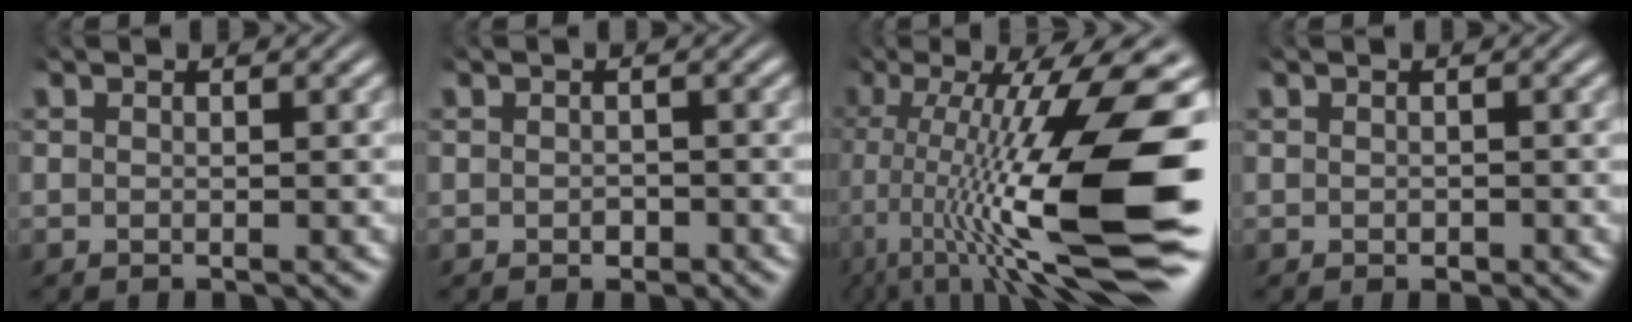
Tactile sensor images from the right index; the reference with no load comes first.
{"total": 1.1, "force": [-0.6, 0.8, 0.3], "torque": [-0.006, 0.000, -0.010]}
{"total": 15.1, "force": [-1.9, 5.1, 14.0], "torque": [-0.196, -0.011, -0.022]}
{"total": 0.6, "force": [-0.3, 0.5, 0.3], "torque": [-0.008, -0.003, -0.002]}